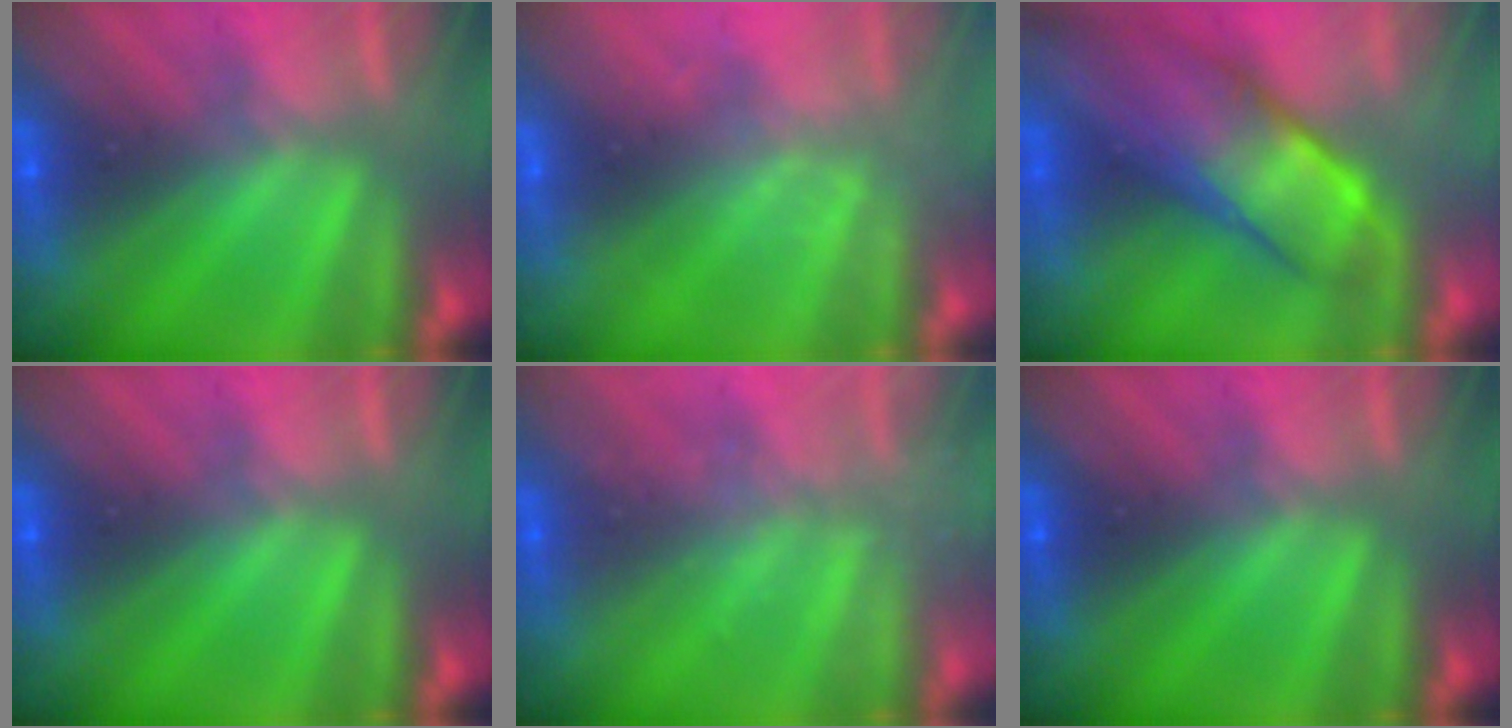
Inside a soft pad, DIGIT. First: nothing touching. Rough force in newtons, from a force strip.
{"total": 2.3}
{"total": 9.5}
{"total": 0.0}
{"total": 1.7}
{"total": 0.0}